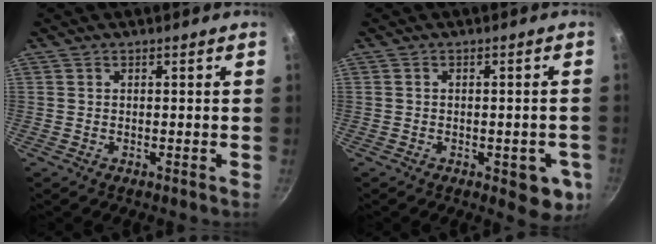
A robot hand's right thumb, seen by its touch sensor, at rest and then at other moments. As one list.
[{"total": 7.5, "force": [-2.5, 3.5, 6.2], "torque": [-0.041, 0.008, -0.028]}]